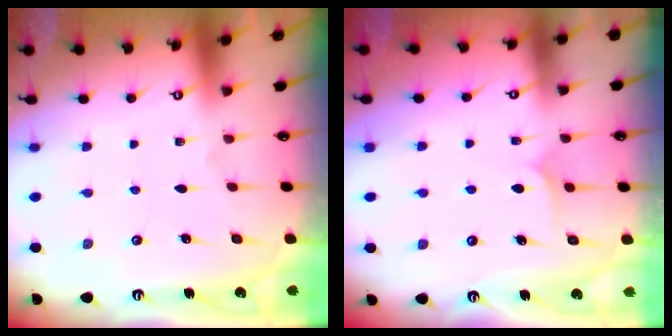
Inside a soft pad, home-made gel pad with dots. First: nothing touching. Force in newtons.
{"total": 5.8, "press": 5.8, "slide": 0.3}